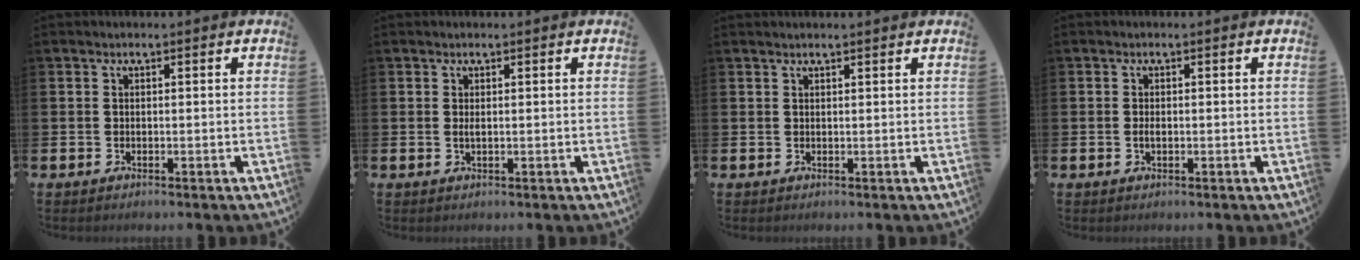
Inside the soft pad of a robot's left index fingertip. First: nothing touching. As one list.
[{"total": 0.6, "force": [0.1, 0.1, 0.5], "torque": [-0.011, 0.001, 0.002]}, {"total": 0.7, "force": [0.7, -0.1, 0.1], "torque": [-0.002, 0.000, 0.012]}, {"total": 0.9, "force": [-0.2, 0.5, 0.8], "torque": [-0.016, 0.002, -0.004]}]